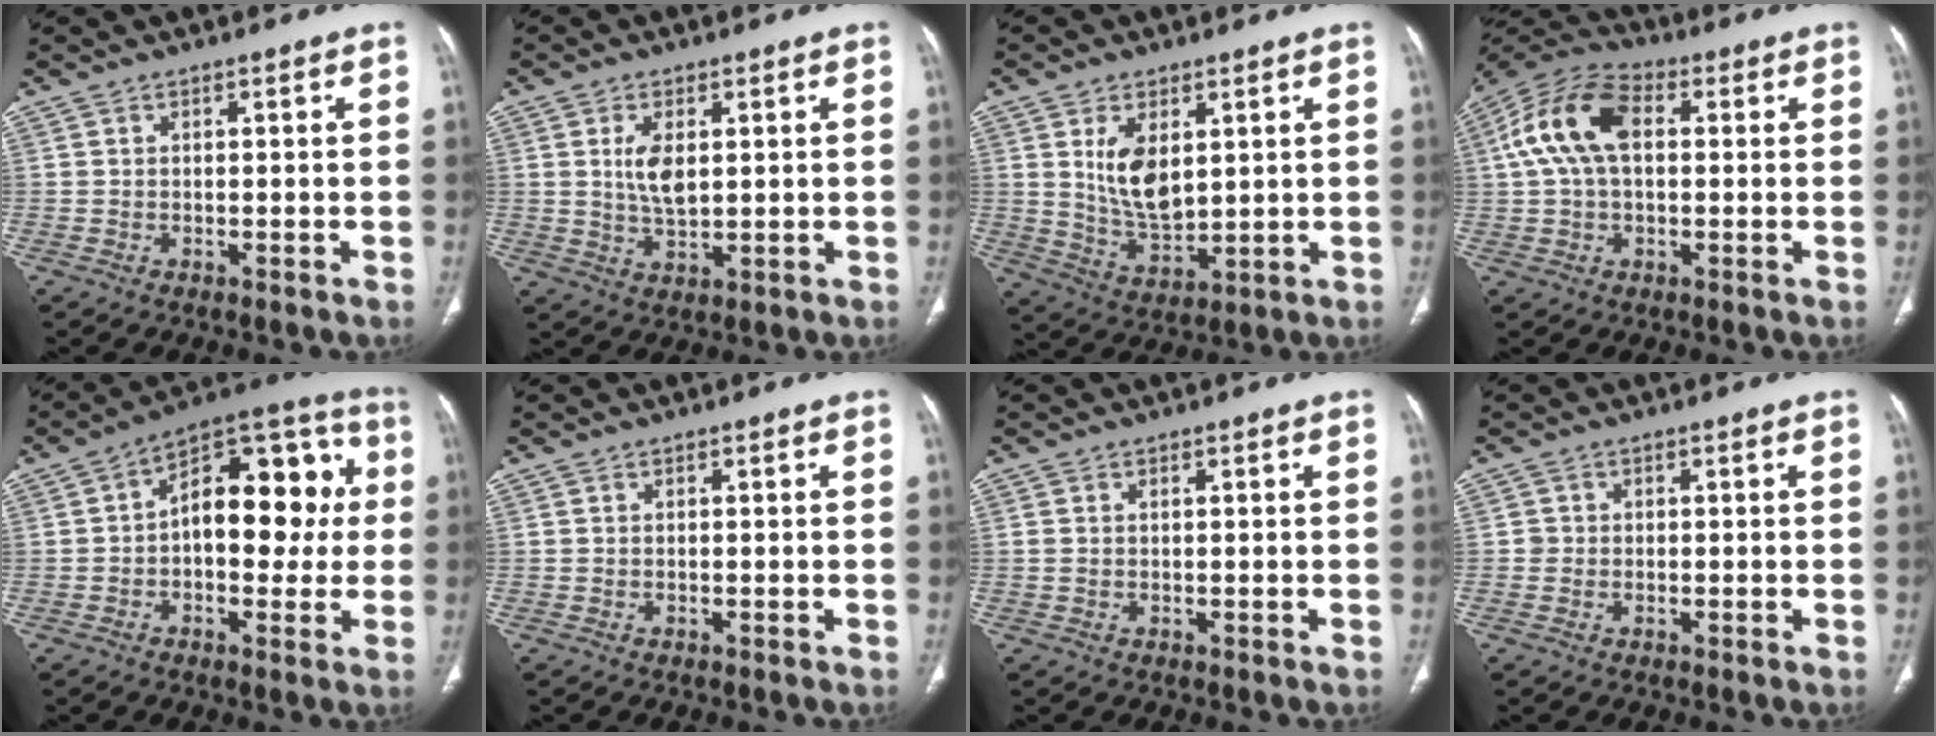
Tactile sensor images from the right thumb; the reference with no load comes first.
{"total": 5.8, "force": [1.3, 2.9, 4.8], "torque": [-0.091, -0.010, 0.030]}
{"total": 9.4, "force": [2.7, 5.1, 7.4], "torque": [-0.121, -0.023, 0.067]}
{"total": 13.3, "force": [2.3, 8.0, 10.4], "torque": [-0.210, 0.031, 0.035]}
{"total": 18.3, "force": [1.3, 10.2, 15.2], "torque": [-0.175, 0.043, 0.012]}
{"total": 0.0}
{"total": 0.8, "force": [0.2, 0.5, 0.6], "torque": [-0.024, 0.012, 0.012]}
{"total": 1.1, "force": [-0.1, 1.1, 0.1], "torque": [0.005, 0.004, -0.001]}